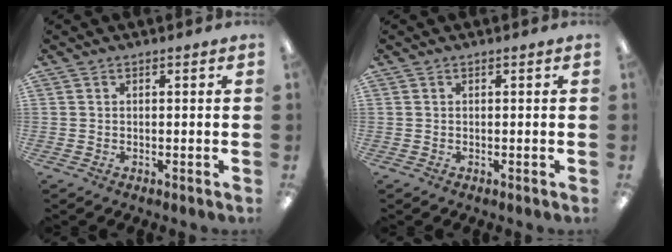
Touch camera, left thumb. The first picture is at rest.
{"total": 0.0}